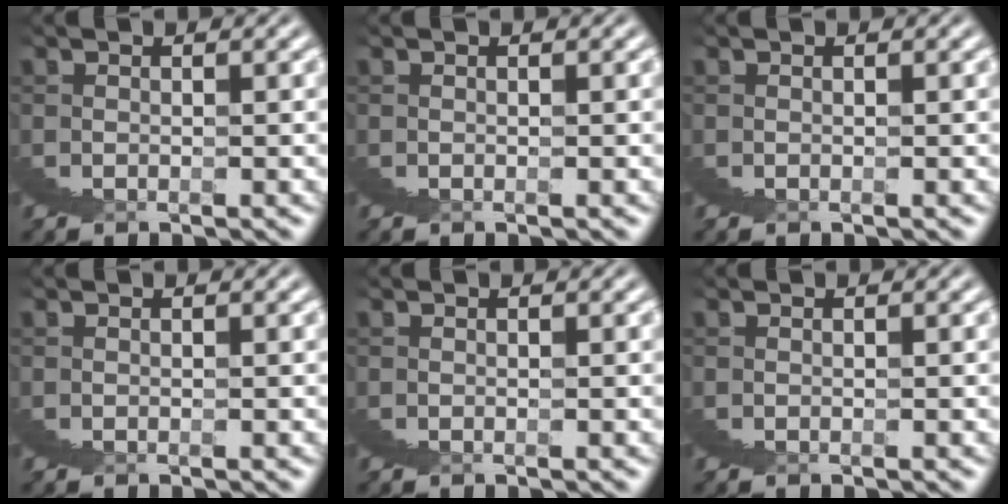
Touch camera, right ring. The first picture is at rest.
{"total": 0.0}
{"total": 0.0}
{"total": 0.0}
{"total": 0.0}
{"total": 0.0}